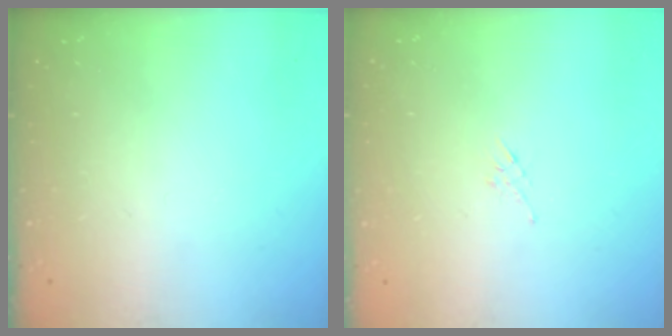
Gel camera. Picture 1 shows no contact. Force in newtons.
{"total": 3.5, "press": 3.4, "slide": 0.8}